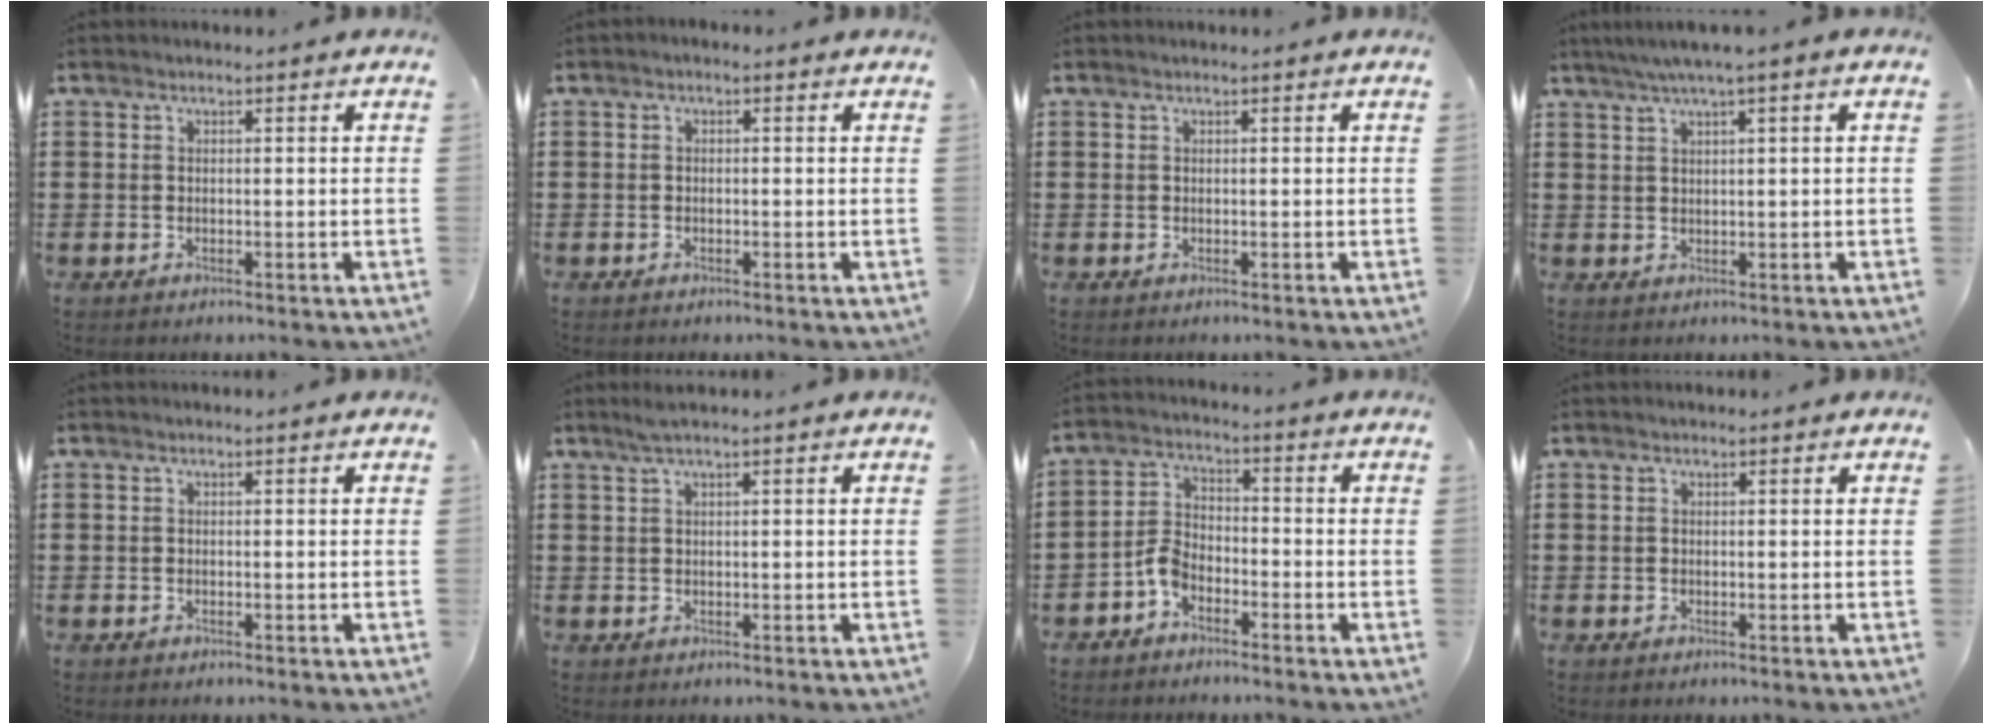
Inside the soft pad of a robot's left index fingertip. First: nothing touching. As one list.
[{"total": 0.8, "force": [-0.6, 0.4, 0.1], "torque": [-0.005, -0.001, -0.013]}, {"total": 0.0}, {"total": 2.4, "force": [1.2, -0.2, 2.1], "torque": [-0.039, 0.000, 0.020]}, {"total": 0.0}, {"total": 1.6, "force": [0.9, 0.0, 1.3], "torque": [-0.026, -0.001, 0.017]}, {"total": 4.3, "force": [-3.0, 2.2, 2.1], "torque": [-0.061, 0.006, -0.064]}, {"total": 0.0}]